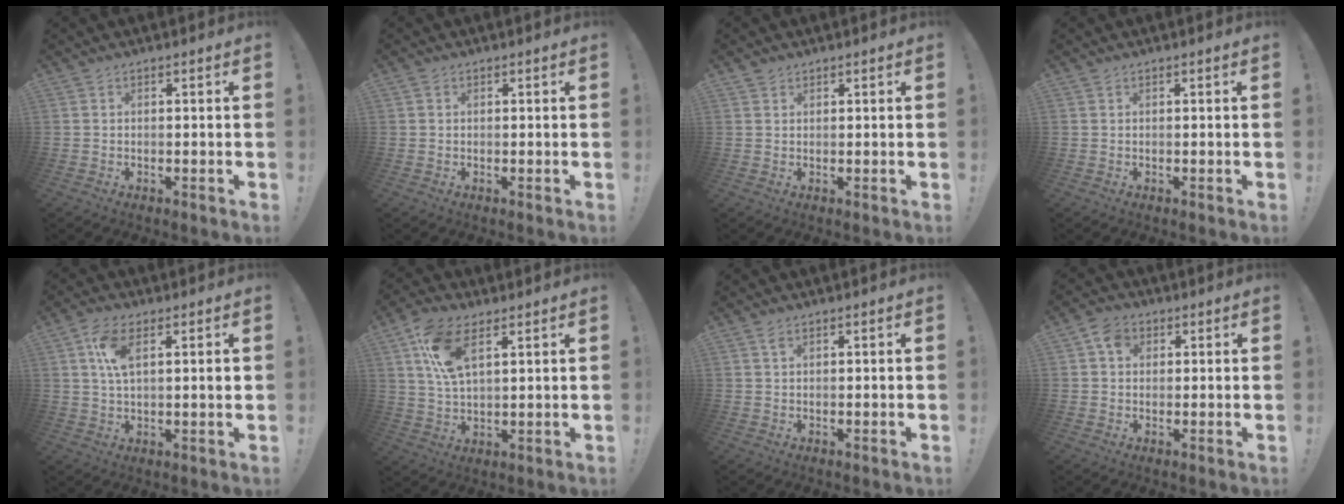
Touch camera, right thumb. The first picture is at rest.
{"total": 0.7, "force": [0.3, 0.6, 0.0], "torque": [0.004, -0.001, 0.005]}
{"total": 1.1, "force": [0.9, 0.6, 0.2], "torque": [-0.002, -0.003, 0.017]}
{"total": 0.0}
{"total": 7.7, "force": [2.8, 3.6, 6.2], "torque": [-0.114, 0.007, 0.051]}
{"total": 11.4, "force": [5.7, 5.6, 8.2], "torque": [-0.168, -0.012, 0.106]}
{"total": 1.4, "force": [0.8, 0.5, 1.0], "torque": [-0.016, -0.001, 0.015]}
{"total": 5.4, "force": [1.9, 4.2, 2.9], "torque": [-0.044, 0.002, 0.034]}